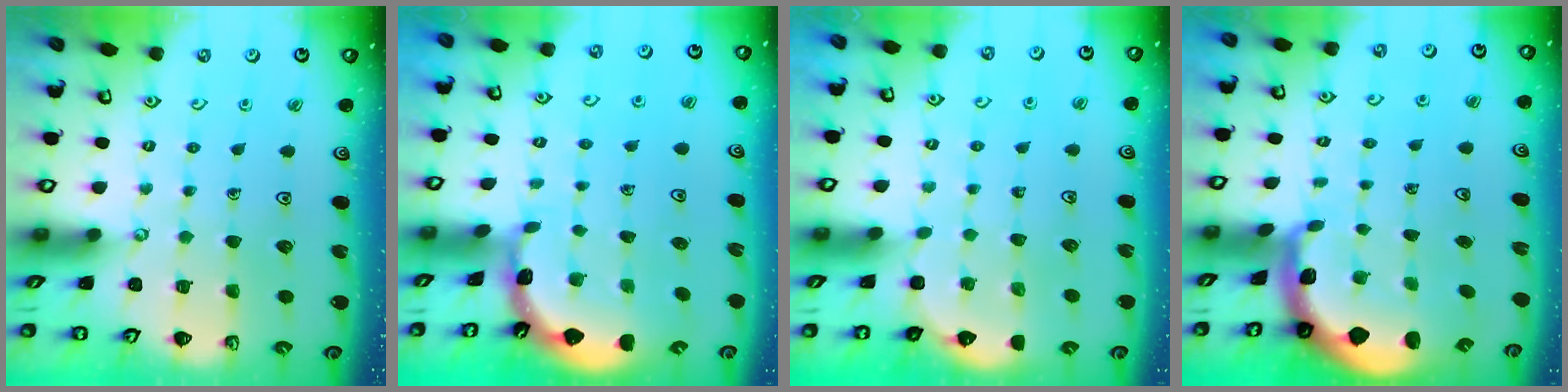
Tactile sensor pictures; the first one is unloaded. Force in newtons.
{"total": 1.6, "press": 1.6, "slide": 0.1}
{"total": 1.7, "press": 1.7, "slide": 0.1}
{"total": 1.7, "press": 1.7, "slide": 0.4}